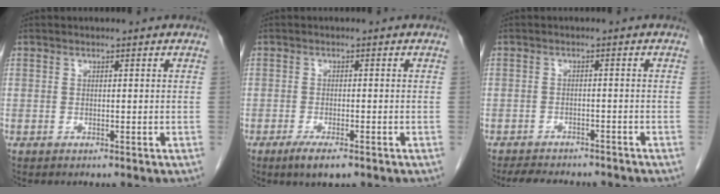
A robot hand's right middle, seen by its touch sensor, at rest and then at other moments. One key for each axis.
{"total": 3.8, "fx": -2.4, "fy": 0.8, "fz": 2.8, "tx": -0.051, "ty": -0.007, "tz": -0.038}
{"total": 8.8, "fx": -7.7, "fy": 2.7, "fz": 3.1, "tx": -0.049, "ty": -0.002, "tz": -0.104}